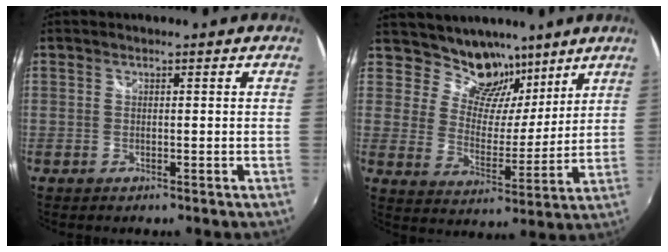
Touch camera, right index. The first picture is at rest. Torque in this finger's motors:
{"motor_torque": [-0.30, 0.27, 0.05, -0.02]}